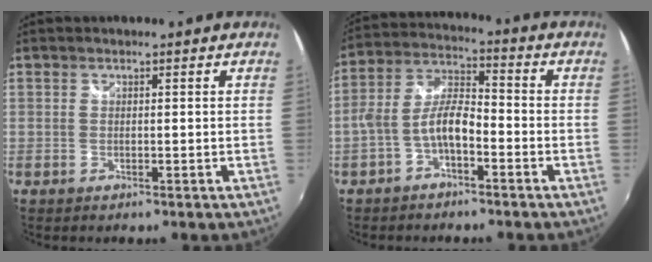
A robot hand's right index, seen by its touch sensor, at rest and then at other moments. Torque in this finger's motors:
{"motor_torque": [1.01, -0.75, 0.73, 0.16]}